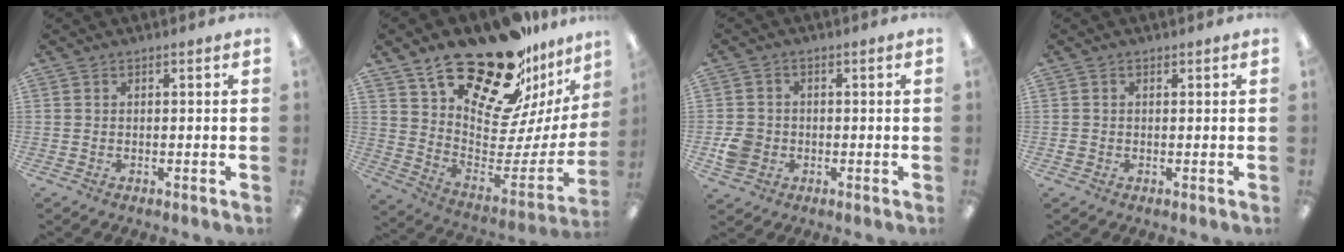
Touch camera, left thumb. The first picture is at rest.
{"total": 23.7, "force": [19.0, 8.9, 11.1], "torque": [-0.167, -0.150, 0.331]}
{"total": 5.9, "force": [-1.3, 5.3, 2.2], "torque": [-0.028, 0.010, -0.021]}
{"total": 1.1, "force": [0.1, 1.1, 0.3], "torque": [-0.006, 0.005, -0.001]}